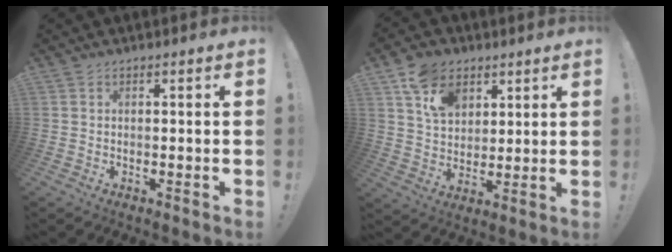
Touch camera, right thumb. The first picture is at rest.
{"total": 11.8, "force": [6.4, 8.5, 5.1], "torque": [-0.078, -0.026, 0.122]}